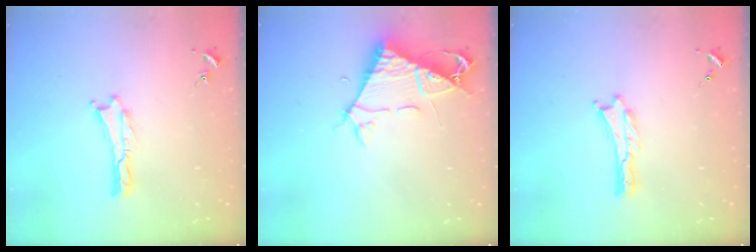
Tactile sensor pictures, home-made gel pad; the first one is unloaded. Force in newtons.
{"total": 7.0, "press": 7.0, "slide": 0.8}
{"total": 0.0}